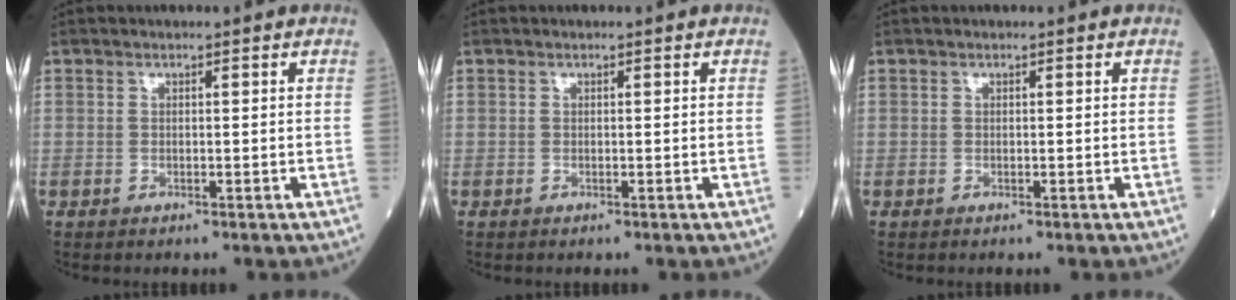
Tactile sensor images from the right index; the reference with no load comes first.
{"total": 0.0}
{"total": 0.0}